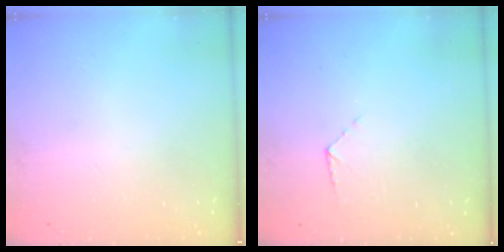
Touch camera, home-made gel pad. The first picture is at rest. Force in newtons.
{"total": 5.1, "press": 5.1, "slide": 0.4}